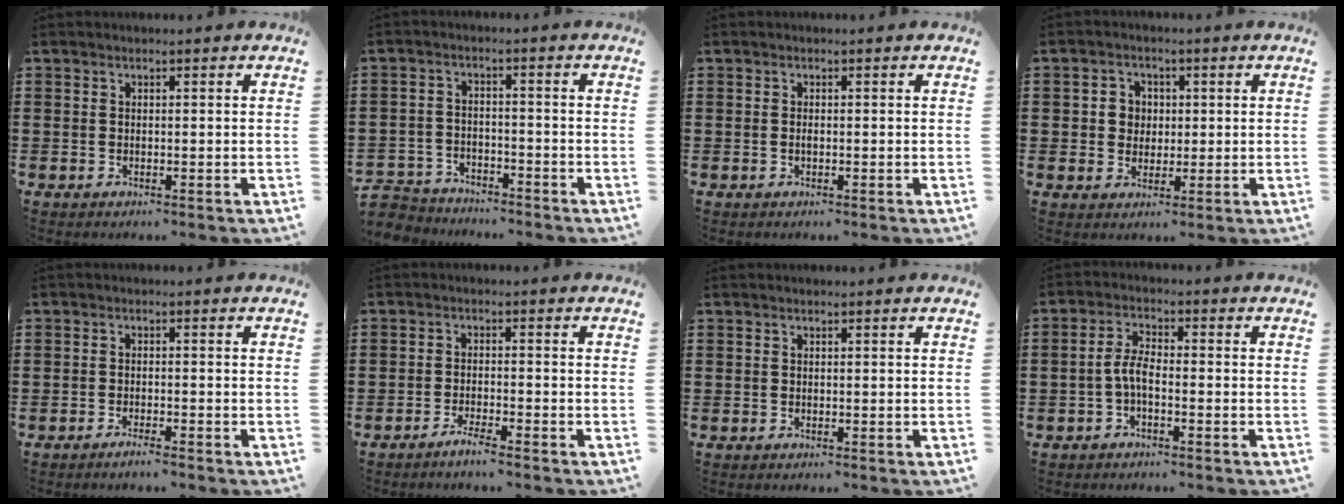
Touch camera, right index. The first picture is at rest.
{"total": 3.9, "force": [-3.9, 0.8, -0.3], "torque": [-0.011, -0.005, -0.086]}
{"total": 0.5, "force": [-0.1, 0.1, 0.5], "torque": [-0.012, -0.004, -0.001]}
{"total": 3.5, "force": [0.3, 3.3, 1.1], "torque": [-0.034, 0.011, 0.001]}
{"total": 1.7, "force": [-1.5, -0.3, 0.7], "torque": [-0.011, -0.004, -0.028]}
{"total": 2.5, "force": [-2.2, -0.4, 1.1], "torque": [-0.018, -0.001, -0.041]}
{"total": 0.0}
{"total": 3.8, "force": [-1.3, 1.3, 3.3], "torque": [-0.081, 0.000, -0.032]}